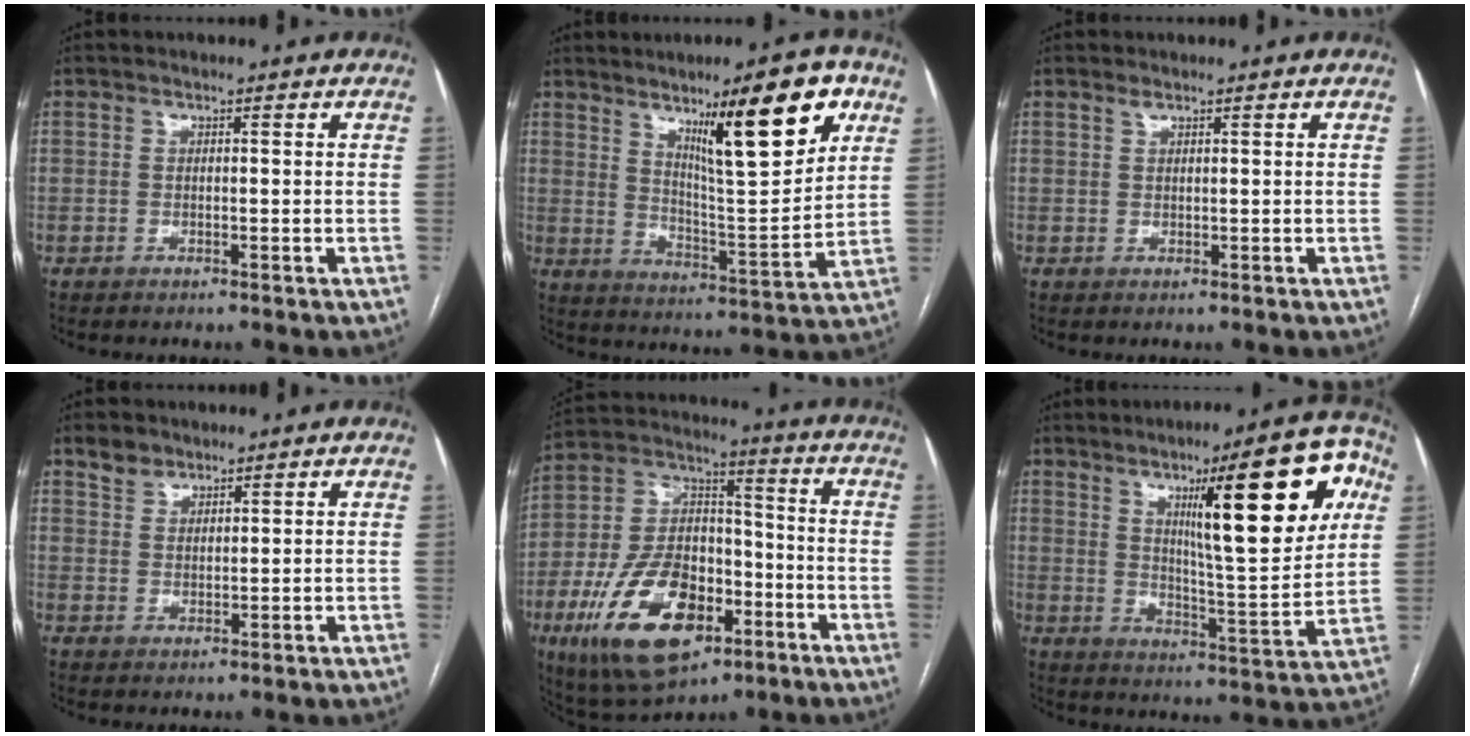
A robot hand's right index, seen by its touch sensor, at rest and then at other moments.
{"total": 16.0, "force": [8.5, 2.2, 13.4], "torque": [-0.197, -0.007, 0.135]}
{"total": 0.8, "force": [0.7, 0.3, 0.3], "torque": [-0.007, 0.001, 0.014]}
{"total": 3.1, "force": [2.5, 1.8, 0.5], "torque": [-0.010, 0.009, 0.047]}
{"total": 19.5, "force": [-8.4, 10.0, 14.4], "torque": [-0.283, 0.007, -0.138]}
{"total": 20.5, "force": [8.2, 3.1, 18.5], "torque": [-0.242, 0.005, 0.116]}